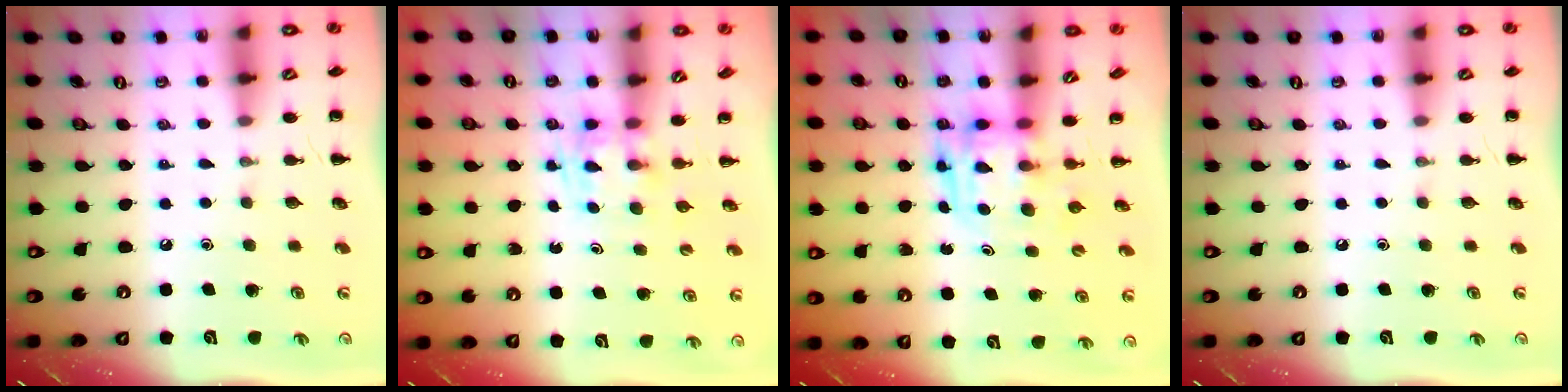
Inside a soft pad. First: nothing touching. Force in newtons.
{"total": 2.4, "press": 2.2, "slide": 1.1}
{"total": 3.9, "press": 3.9, "slide": 0.7}
{"total": 0.0}